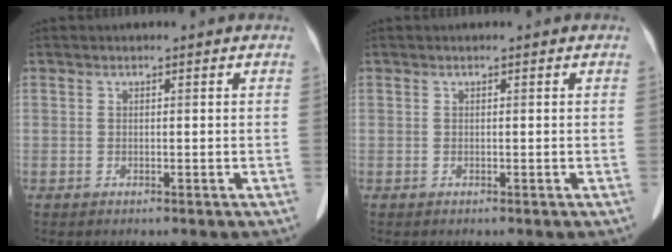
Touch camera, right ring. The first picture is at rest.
{"total": 0.0}